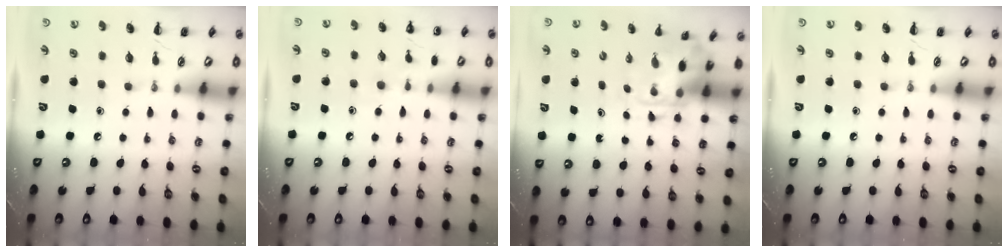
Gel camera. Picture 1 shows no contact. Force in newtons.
{"total": 6.5, "press": 6.2, "slide": 1.9}
{"total": 3.7, "press": 3.6, "slide": 0.9}
{"total": 0.0}